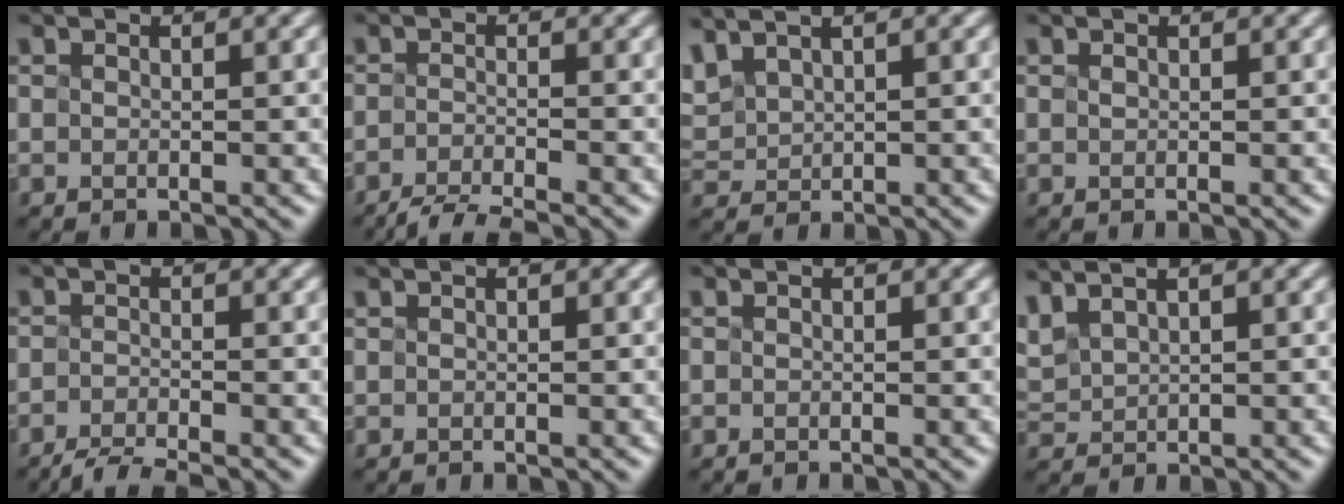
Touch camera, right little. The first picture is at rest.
{"total": 3.4, "force": [-3.2, -0.1, 1.1], "torque": [-0.018, -0.001, -0.054]}
{"total": 2.4, "force": [2.2, 0.6, 0.8], "torque": [-0.047, 0.024, 0.063]}
{"total": 0.0}
{"total": 2.9, "force": [-2.8, -0.1, 0.7], "torque": [-0.010, 0.000, -0.047]}
{"total": 0.7, "force": [0.4, 0.3, 0.4], "torque": [-0.003, 0.006, -0.001]}
{"total": 0.0}
{"total": 2.4, "force": [2.0, 0.7, 1.0], "torque": [-0.049, 0.024, 0.059]}